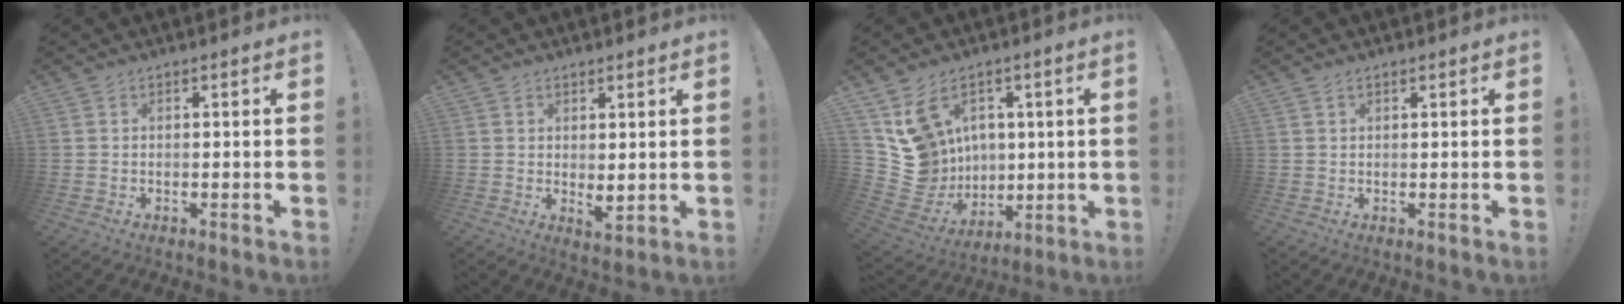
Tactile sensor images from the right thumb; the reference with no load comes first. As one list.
[{"total": 3.3, "force": [1.3, 1.4, 2.6], "torque": [-0.038, -0.012, 0.027]}, {"total": 15.1, "force": [5.0, 12.9, 6.1], "torque": [-0.140, -0.034, 0.114]}, {"total": 0.9, "force": [0.7, 0.5, 0.5], "torque": [-0.004, -0.002, 0.012]}]